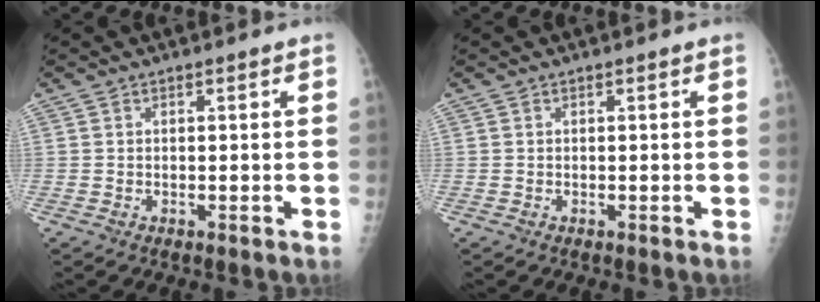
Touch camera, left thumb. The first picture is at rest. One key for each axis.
{"total": 0.0}